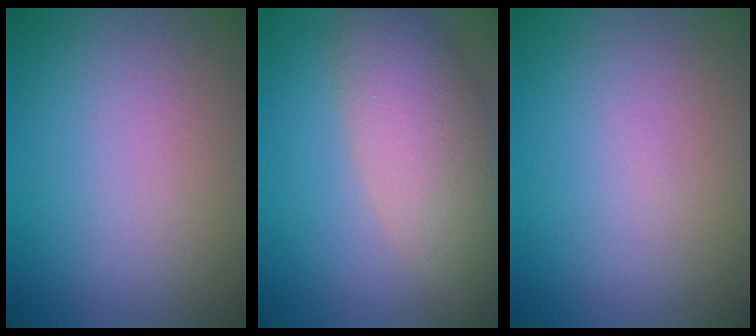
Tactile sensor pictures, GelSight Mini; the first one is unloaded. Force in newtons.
{"total": 6.2, "press": 6.2, "slide": 0.3}
{"total": 0.0}